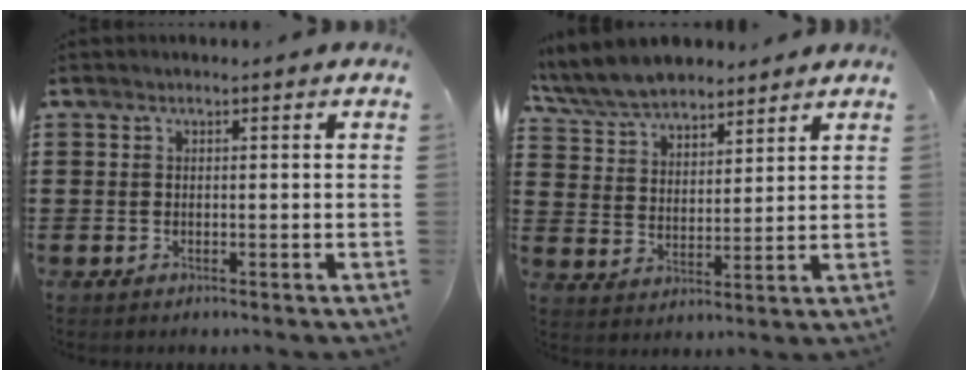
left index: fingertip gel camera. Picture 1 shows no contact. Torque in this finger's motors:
{"motor_torque": [2.14, 0.00, 0.60, 0.19]}